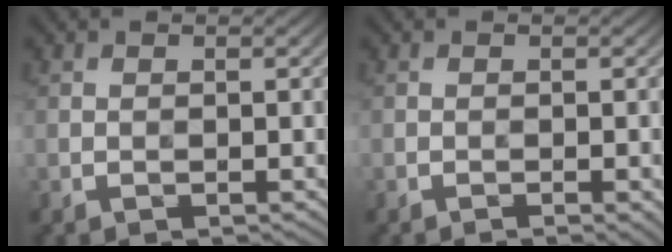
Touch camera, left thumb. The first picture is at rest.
{"total": 1.4, "force": [-0.7, 0.2, 1.2], "torque": [-0.013, 0.002, -0.011]}